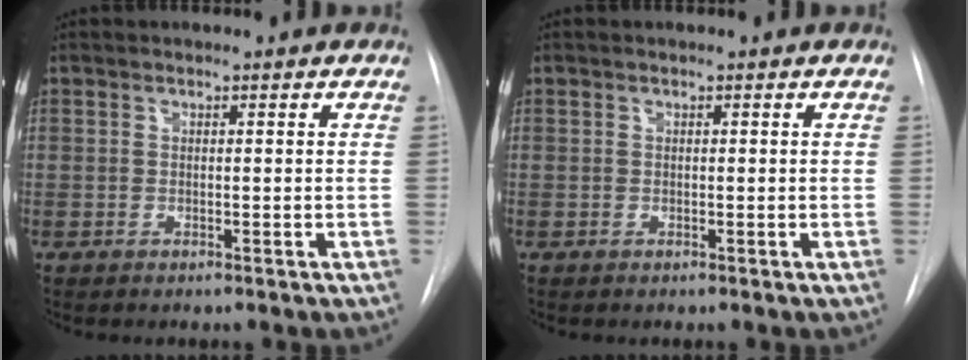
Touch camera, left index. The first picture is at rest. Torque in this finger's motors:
{"motor_torque": [0.00, 0.00, 0.00, 0.00]}